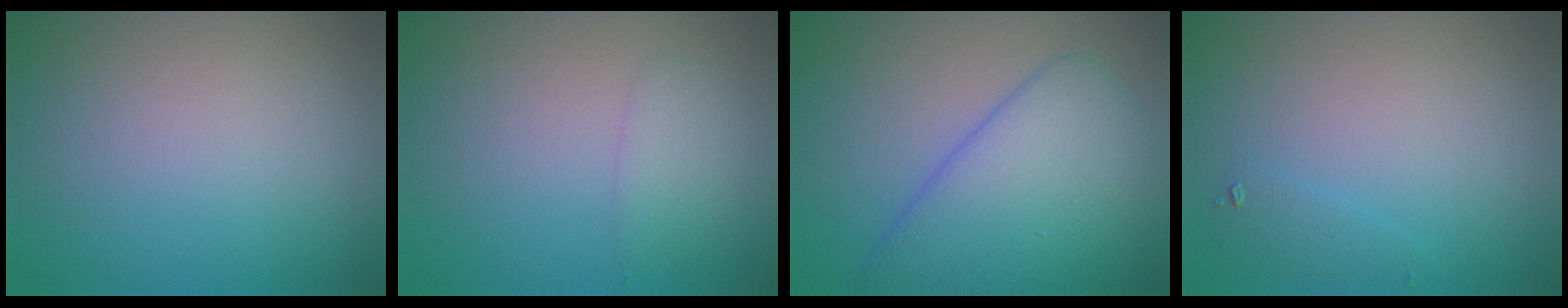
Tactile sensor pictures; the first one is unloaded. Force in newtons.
{"total": 1.4, "press": 1.4, "slide": 0.1}
{"total": 7.2, "press": 7.2, "slide": 0.1}
{"total": 1.1, "press": 1.1, "slide": 0.1}